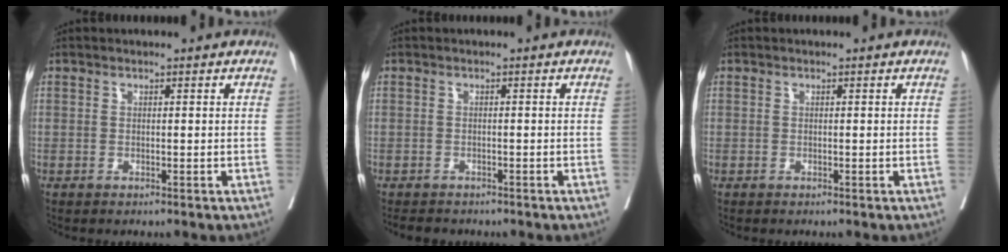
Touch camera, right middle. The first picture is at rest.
{"total": 3.7, "force": [-3.2, 1.5, 1.0], "torque": [-0.015, -0.004, -0.044]}
{"total": 0.0}